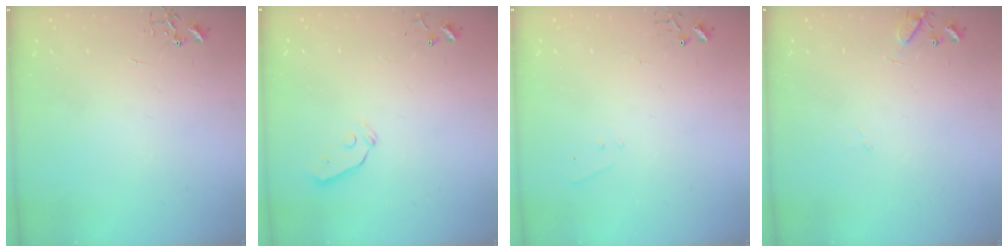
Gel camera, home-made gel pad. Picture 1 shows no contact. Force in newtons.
{"total": 4.0, "press": 3.9, "slide": 0.8}
{"total": 4.2, "press": 4.1, "slide": 0.6}
{"total": 8.6, "press": 8.5, "slide": 1.1}